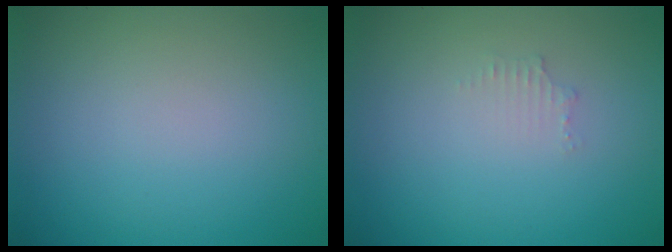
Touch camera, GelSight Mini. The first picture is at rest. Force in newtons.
{"total": 0.9, "press": 0.8, "slide": 0.1}